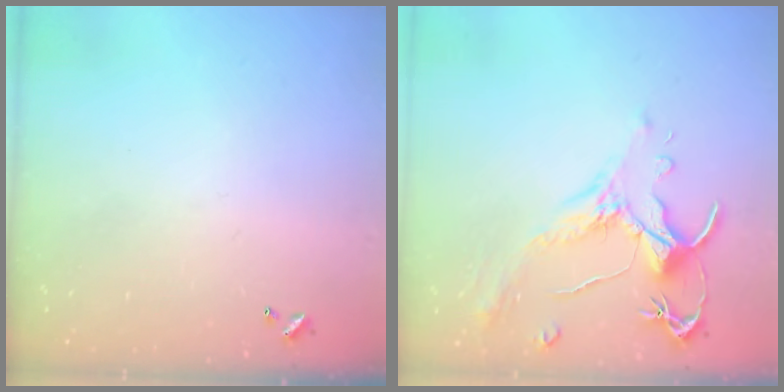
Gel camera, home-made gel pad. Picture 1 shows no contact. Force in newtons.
{"total": 1.5, "press": 1.0, "slide": 1.1}